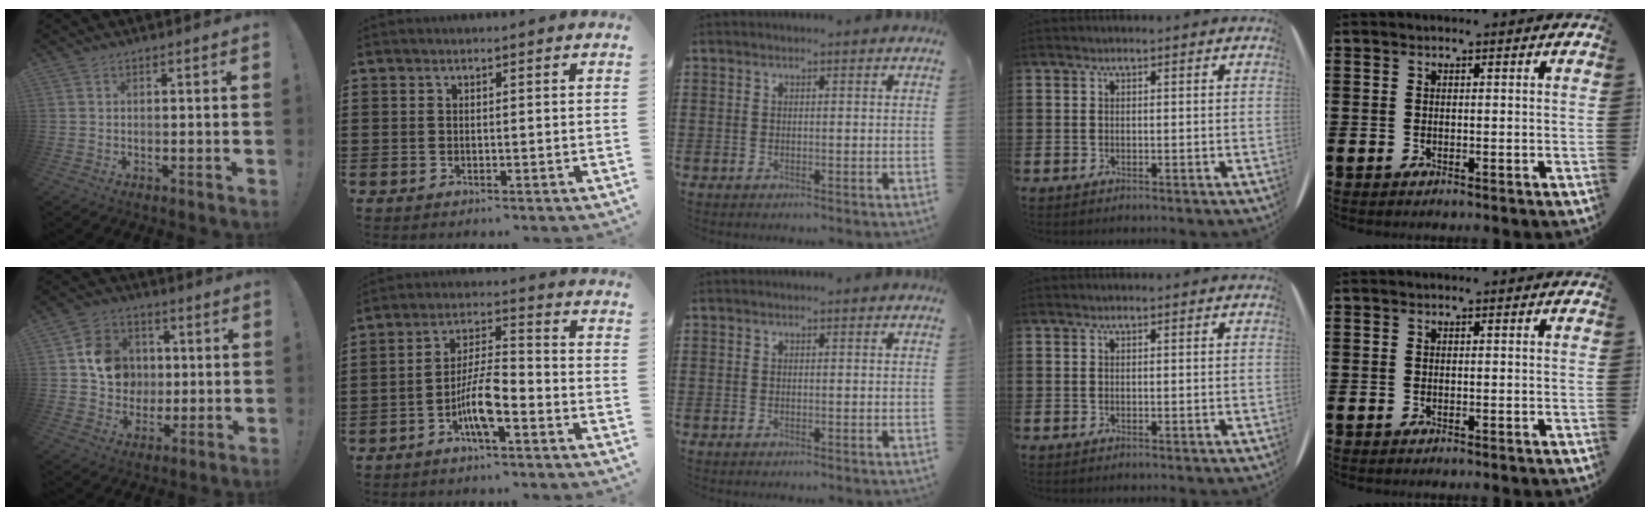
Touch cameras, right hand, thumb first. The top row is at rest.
{"thumb": {"total": 12.3, "force": [1.1, 11.4, 4.4], "torque": [-0.047, 0.009, 0.034]}, "index": {"total": 7.5, "force": [-3.6, 1.9, 6.3], "torque": [-0.132, -0.001, -0.070]}}